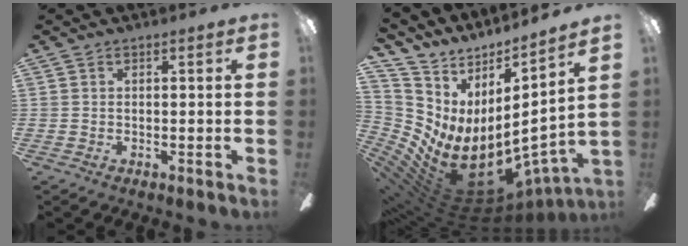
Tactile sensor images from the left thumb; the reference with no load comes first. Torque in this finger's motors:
{"motor_torque": [0.54, 0.36, 1.31, -1.46, 0.18]}